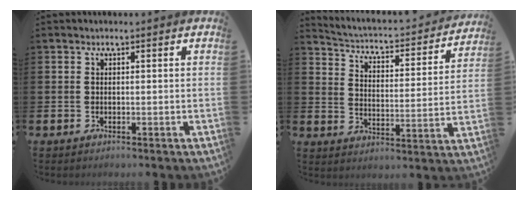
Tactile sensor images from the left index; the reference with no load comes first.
{"total": 3.6, "force": [3.4, 0.7, 0.9], "torque": [-0.042, -0.036, 0.047]}